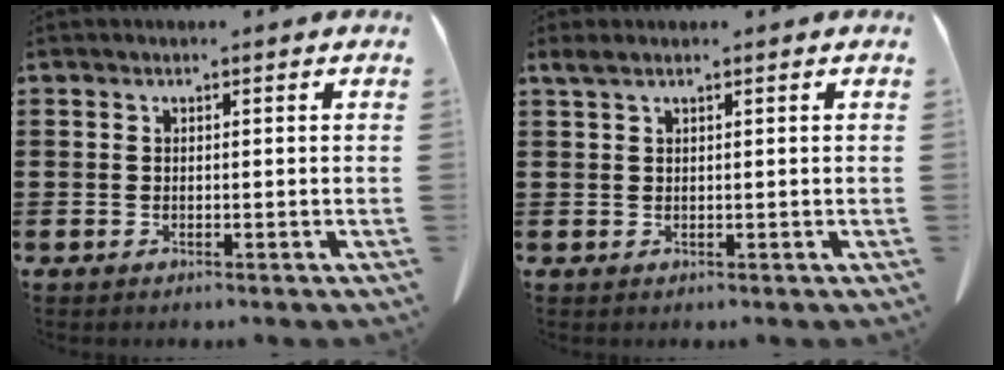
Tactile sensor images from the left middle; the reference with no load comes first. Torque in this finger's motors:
{"motor_torque": [0.22, -0.15, 0.04, 0.01]}